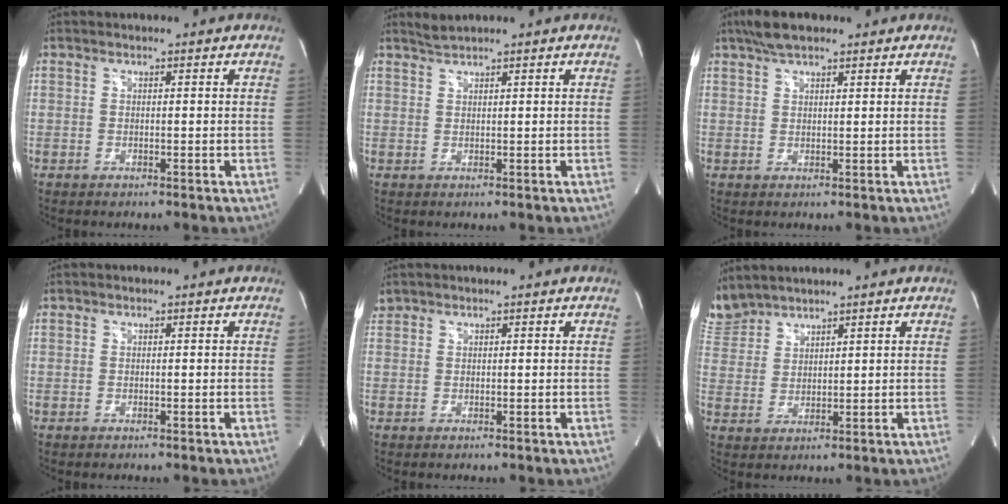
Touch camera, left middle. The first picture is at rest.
{"total": 1.6, "force": [1.5, -0.4, 0.2], "torque": [-0.006, 0.004, 0.035]}
{"total": 4.9, "force": [3.7, 1.5, 2.8], "torque": [-0.063, 0.017, 0.069]}
{"total": 0.0}
{"total": 1.1, "force": [0.9, 0.5, 0.0], "torque": [-0.003, 0.017, 0.021]}
{"total": 6.2, "force": [6.0, 1.3, 0.3], "torque": [-0.024, 0.015, 0.136]}